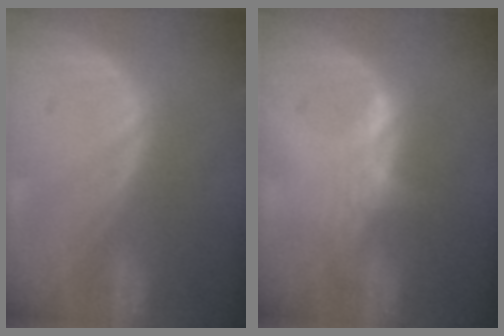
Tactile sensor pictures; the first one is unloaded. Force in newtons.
{"total": 2.3, "press": 2.3, "slide": 0.4}